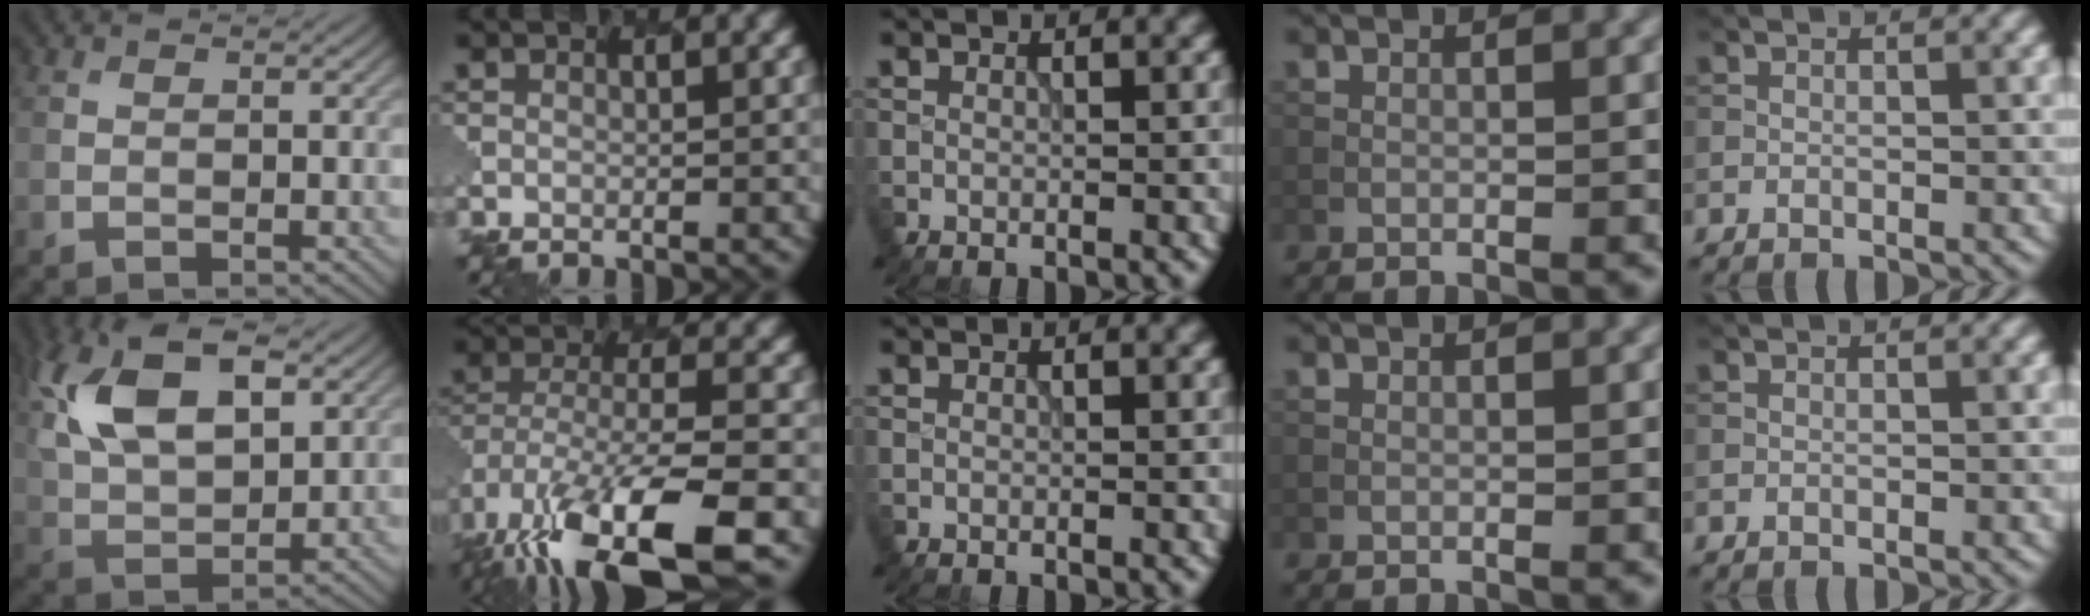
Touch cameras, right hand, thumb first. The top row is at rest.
{"thumb": {"total": 13.4, "force": [5.4, 6.9, 10.1], "torque": [-0.226, 0.015, 0.103]}, "index": {"total": 14.0, "force": [-8.4, 5.2, 9.9], "torque": [-0.227, -0.035, -0.128]}}